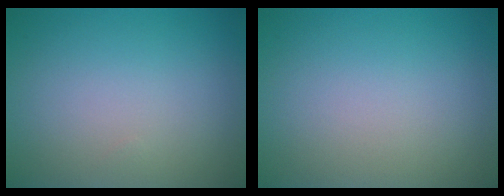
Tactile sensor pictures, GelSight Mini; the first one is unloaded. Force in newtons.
{"total": 0.0}